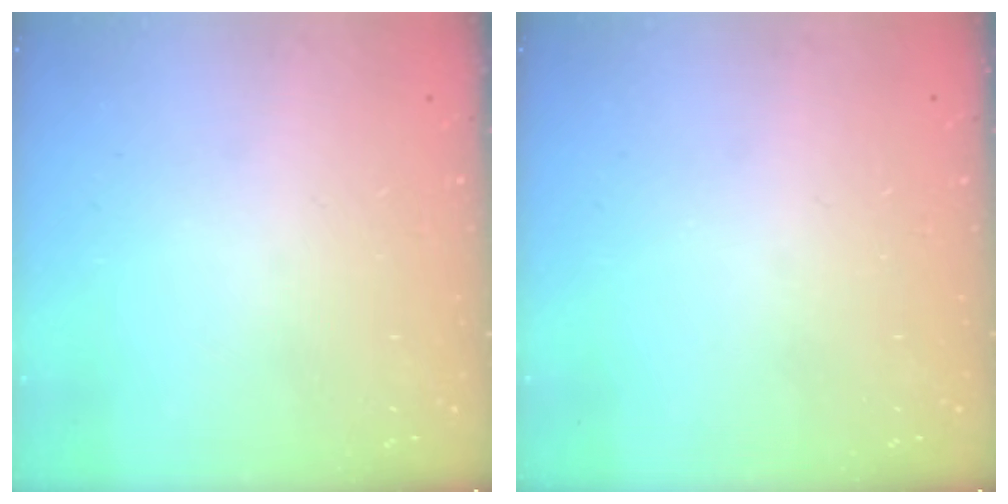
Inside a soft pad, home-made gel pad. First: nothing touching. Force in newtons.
{"total": 0.0}